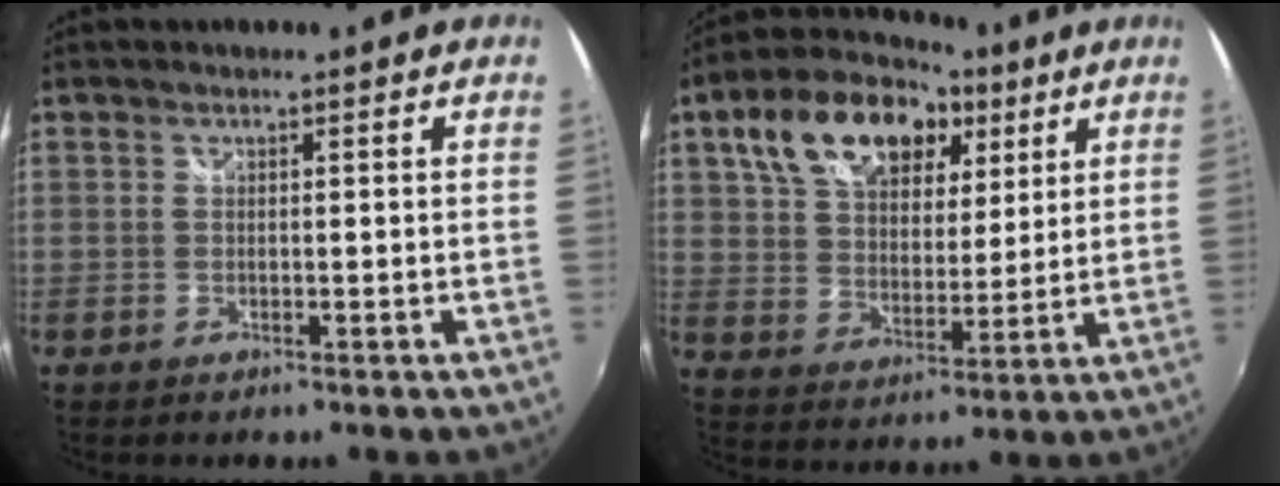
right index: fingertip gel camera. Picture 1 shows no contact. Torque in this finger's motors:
{"motor_torque": [1.20, 0.94, 0.66, 0.13]}